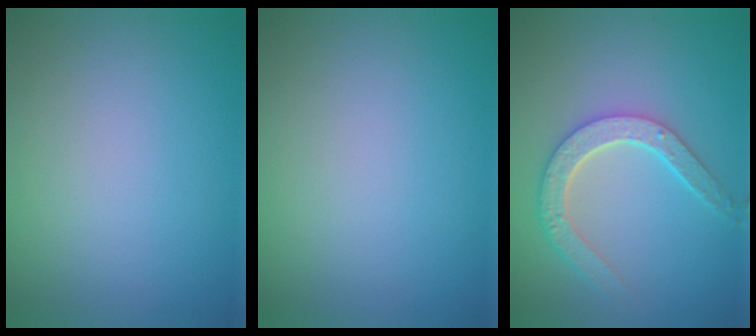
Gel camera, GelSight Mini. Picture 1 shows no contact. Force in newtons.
{"total": 0.0}
{"total": 4.4, "press": 3.5, "slide": 2.7}